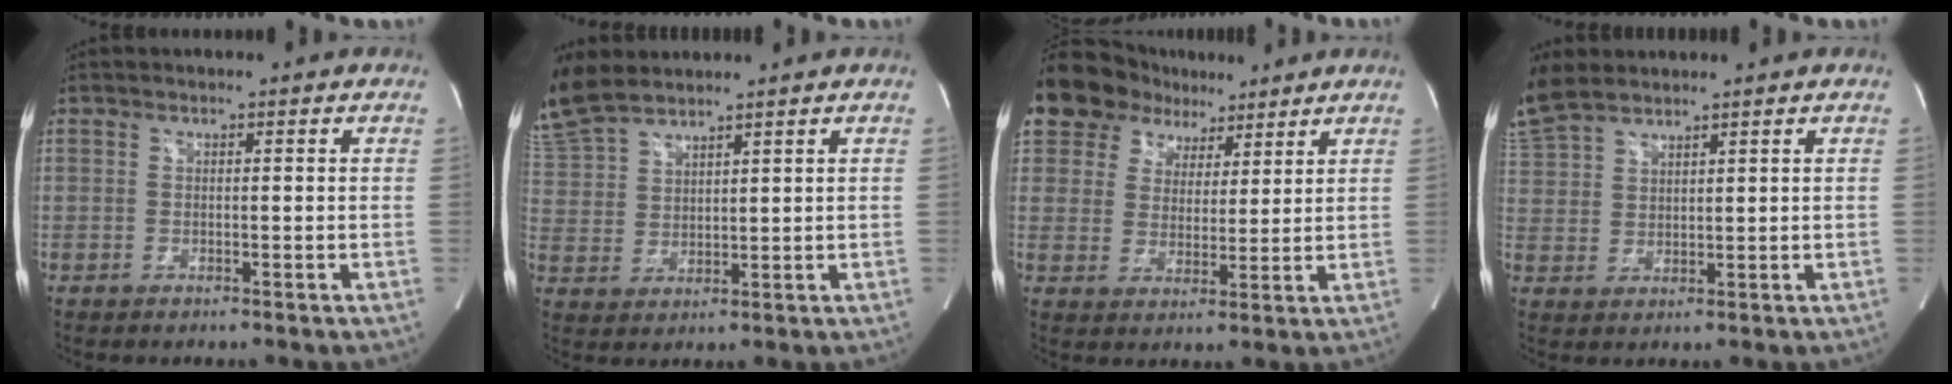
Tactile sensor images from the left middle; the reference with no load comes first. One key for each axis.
{"total": 10.8, "fx": 9.6, "fy": 3.0, "fz": 4.0, "tx": -0.117, "ty": 0.016, "tz": 0.209}
{"total": 14.4, "fx": 9.7, "fy": 9.6, "fz": 4.5, "tx": -0.100, "ty": 0.049, "tz": 0.170}
{"total": 9.1, "fx": 7.8, "fy": 3.0, "fz": 3.6, "tx": -0.107, "ty": 0.020, "tz": 0.168}